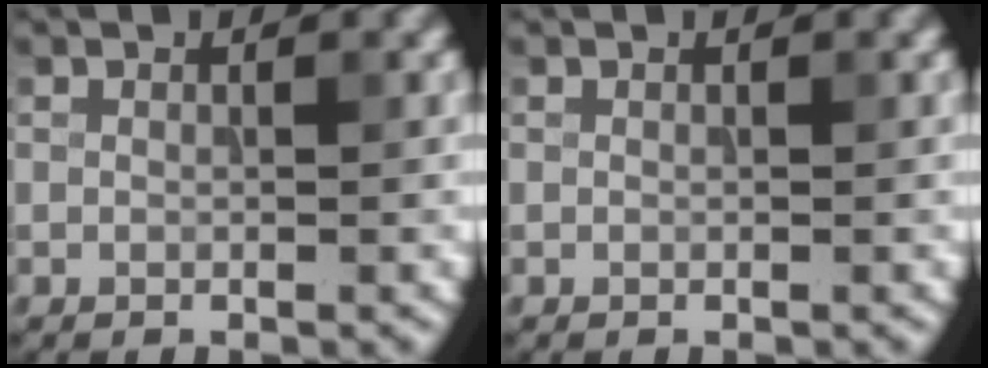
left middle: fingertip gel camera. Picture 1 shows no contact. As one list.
[{"total": 0.0}]